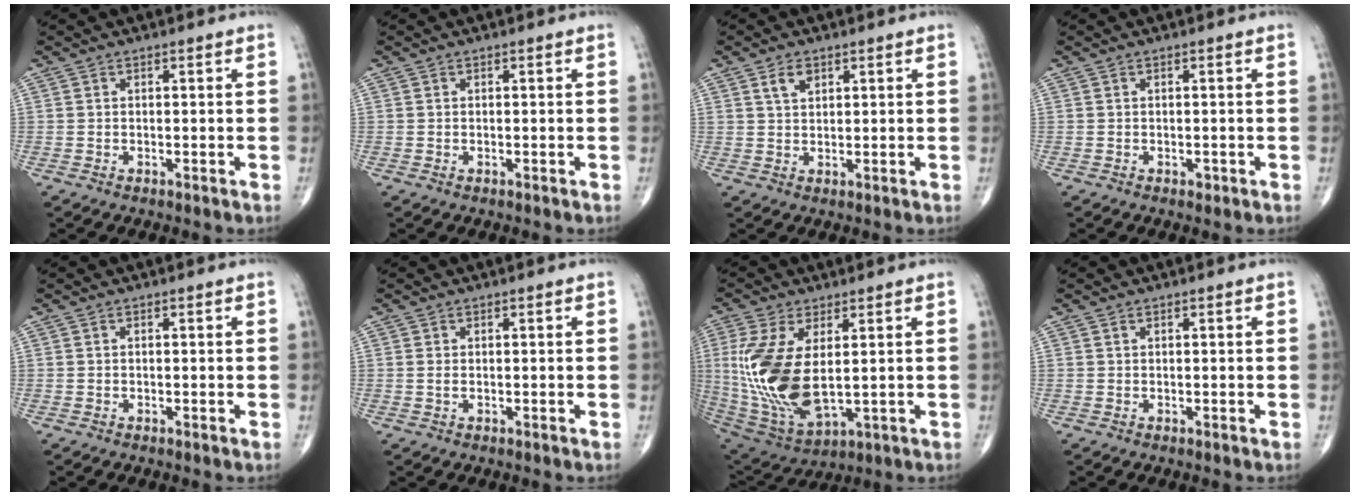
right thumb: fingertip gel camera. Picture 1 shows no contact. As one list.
[{"total": 0.0}, {"total": 3.0, "force": [1.6, 1.8, 1.8], "torque": [-0.024, -0.005, 0.032]}, {"total": 0.8, "force": [-0.4, 0.5, 0.5], "torque": [-0.007, -0.001, -0.005]}, {"total": 0.0}, {"total": 0.7, "force": [0.0, 0.4, 0.6], "torque": [-0.013, -0.001, 0.003]}, {"total": 17.5, "force": [1.4, 8.5, 15.3], "torque": [-0.334, -0.018, 0.047]}, {"total": 0.0}]